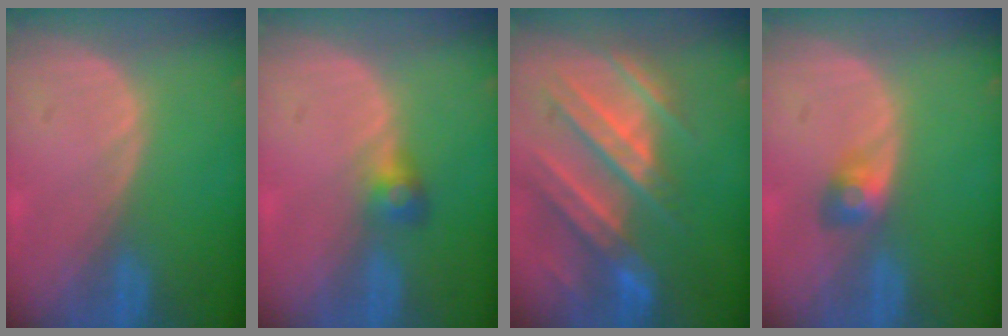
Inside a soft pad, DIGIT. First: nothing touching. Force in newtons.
{"total": 2.7, "press": 2.6, "slide": 0.8}
{"total": 10.6, "press": 9.6, "slide": 4.4}
{"total": 3.0, "press": 2.6, "slide": 1.4}